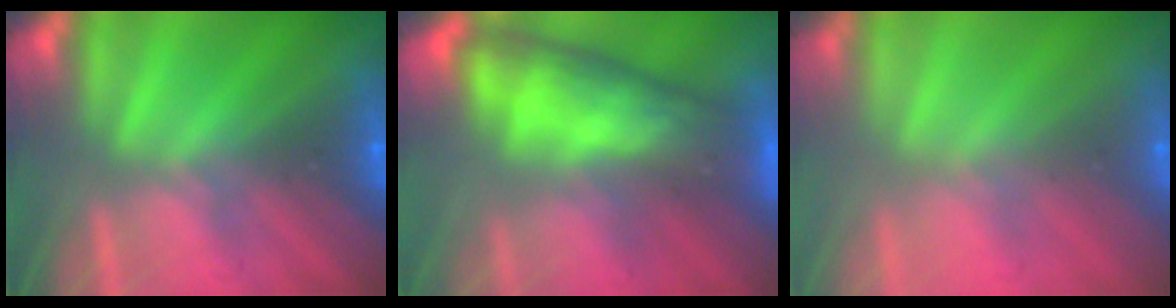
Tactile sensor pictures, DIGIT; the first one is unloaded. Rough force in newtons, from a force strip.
{"total": 7.8}
{"total": 2.4}